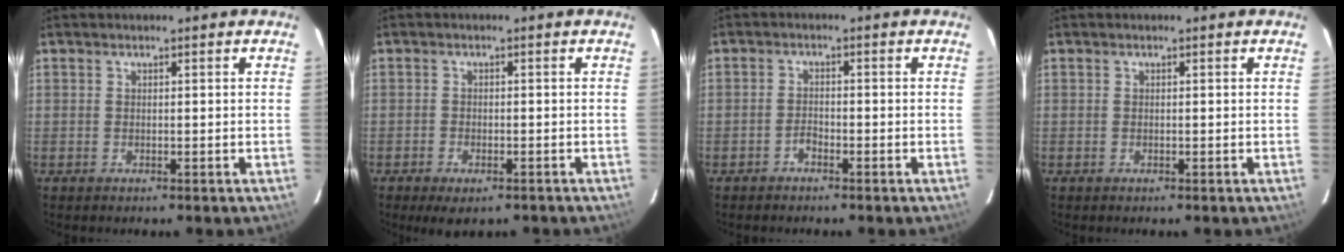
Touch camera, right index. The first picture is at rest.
{"total": 5.3, "force": [-3.7, 2.3, 3.1], "torque": [-0.071, -0.018, -0.056]}
{"total": 1.7, "force": [-1.4, 0.7, 0.7], "torque": [-0.013, 0.004, -0.026]}
{"total": 0.0}